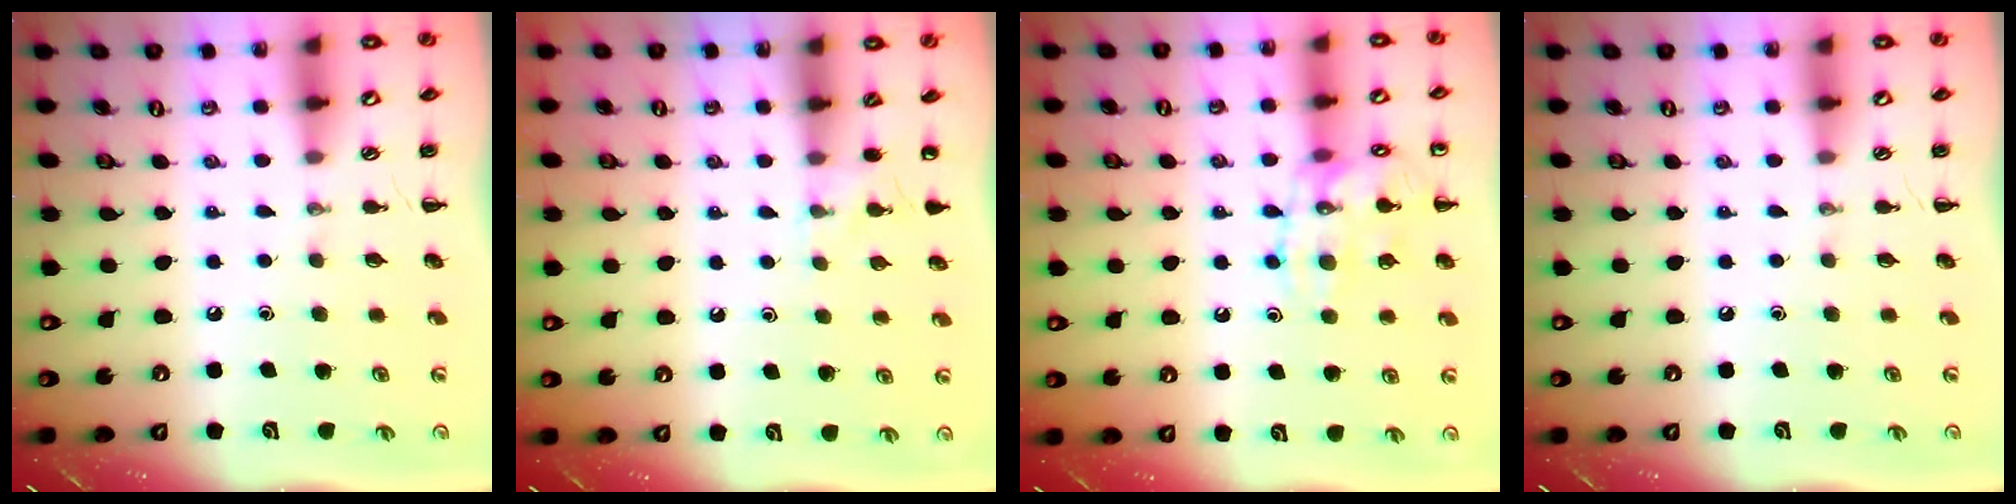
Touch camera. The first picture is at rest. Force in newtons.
{"total": 3.7, "press": 3.6, "slide": 1.1}
{"total": 12.8, "press": 12.7, "slide": 1.0}
{"total": 0.0}